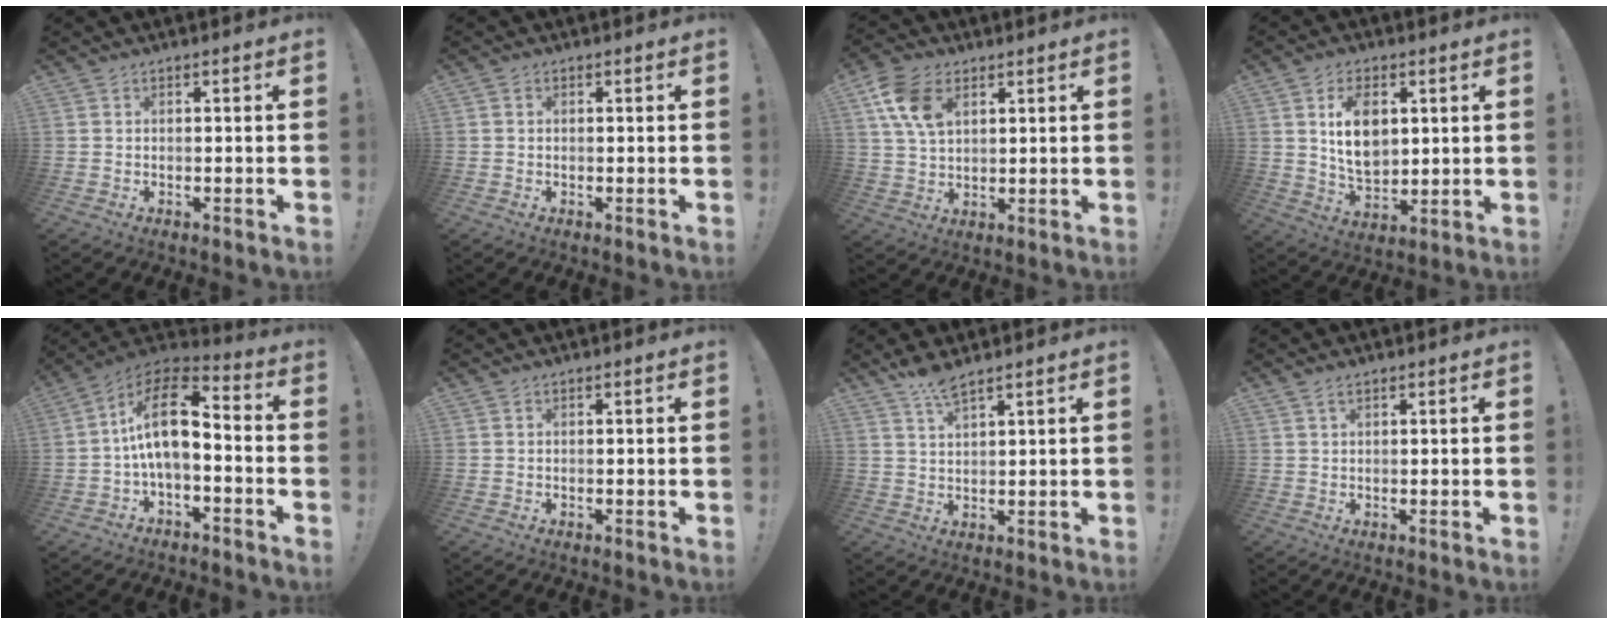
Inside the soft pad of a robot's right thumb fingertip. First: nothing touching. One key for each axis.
{"total": 0.6, "fx": -0.1, "fy": 0.6, "fz": 0.0, "tx": -0.002, "ty": 0.003, "tz": -0.001}
{"total": 11.1, "fx": 5.1, "fy": 6.8, "fz": 7.2, "tx": -0.142, "ty": -0.008, "tz": 0.098}
{"total": 11.4, "fx": 3.4, "fy": 7.4, "fz": 8.0, "tx": -0.126, "ty": -0.007, "tz": 0.059}
{"total": 14.8, "fx": 0.9, "fy": 7.3, "fz": 12.9, "tx": -0.227, "ty": 0.004, "tz": 0.016}
{"total": 0.0}
{"total": 5.5, "fx": 4.5, "fy": 1.1, "fz": 3.0, "tx": -0.052, "ty": -0.025, "tz": 0.078}
{"total": 1.9, "fx": 1.2, "fy": 0.9, "fz": 1.1, "tx": -0.021, "ty": -0.001, "tz": 0.022}